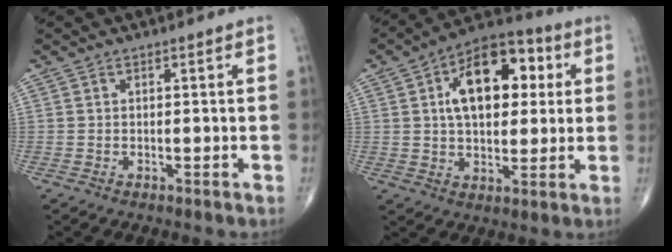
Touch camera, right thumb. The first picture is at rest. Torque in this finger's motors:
{"motor_torque": [0.77, 3.27, 1.40, 0.24, 0.18]}